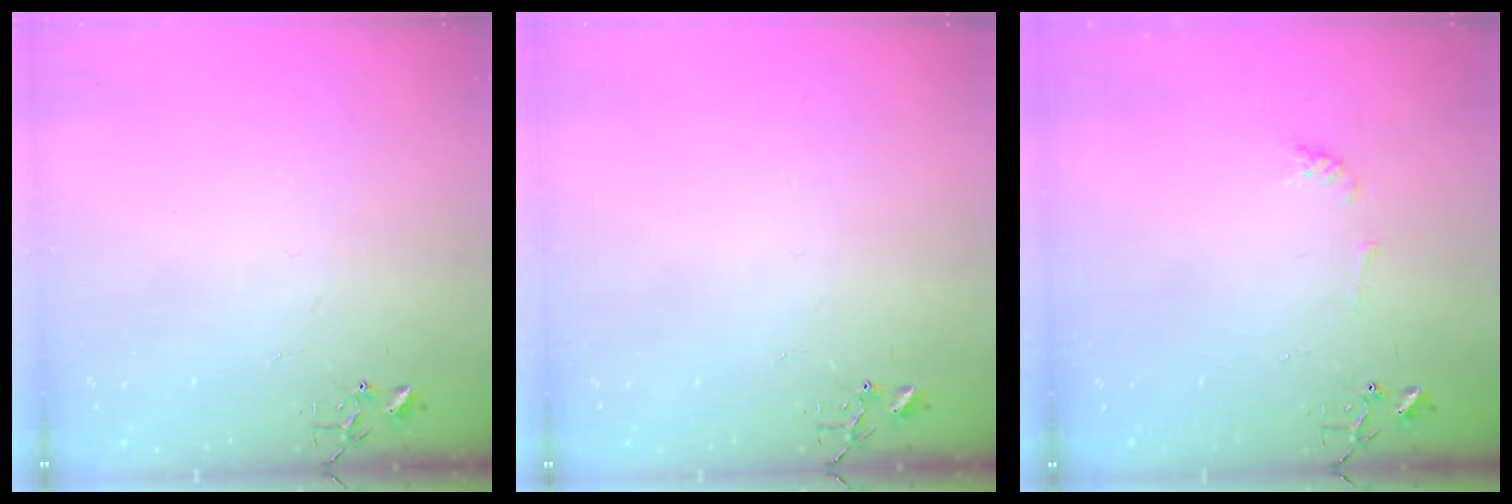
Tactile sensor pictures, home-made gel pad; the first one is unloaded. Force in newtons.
{"total": 0.0}
{"total": 5.5, "press": 5.4, "slide": 0.7}